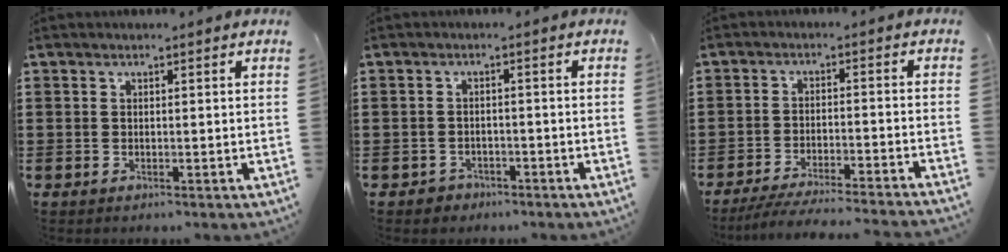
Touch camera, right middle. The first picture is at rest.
{"total": 1.6, "force": [-1.4, 0.8, -0.1], "torque": [-0.004, 0.004, -0.032]}
{"total": 5.0, "force": [-4.6, -0.1, 1.8], "torque": [-0.034, -0.009, -0.090]}